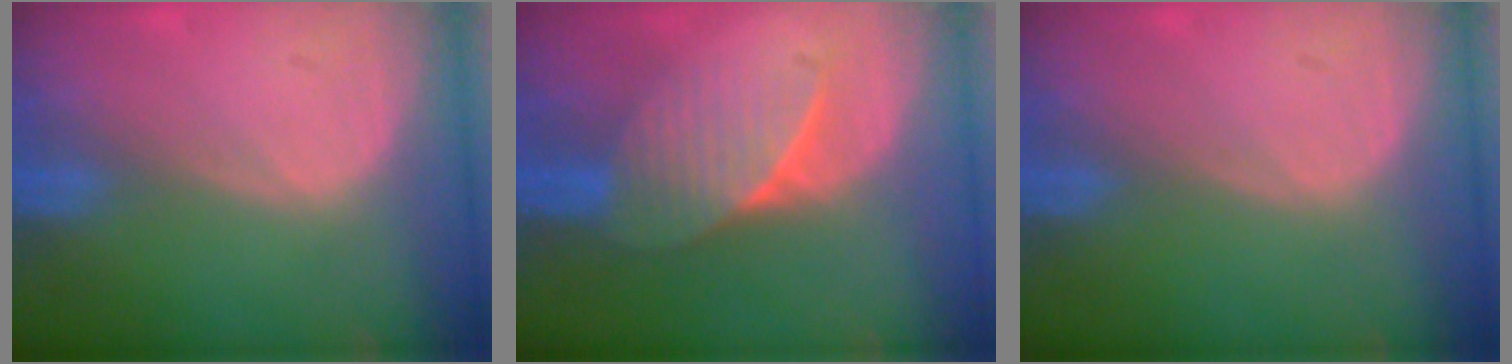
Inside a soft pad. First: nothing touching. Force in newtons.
{"total": 7.4, "press": 6.7, "slide": 3.0}
{"total": 0.0}